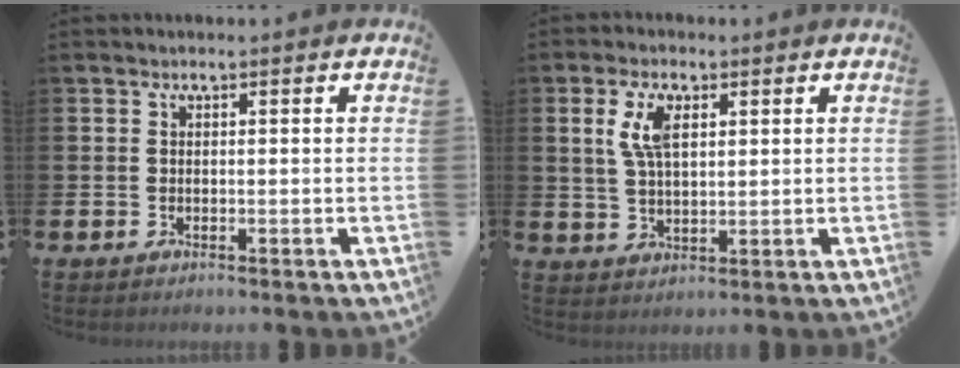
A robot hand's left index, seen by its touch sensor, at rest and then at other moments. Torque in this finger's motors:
{"motor_torque": [0.43, -0.03, 0.28, 0.06]}